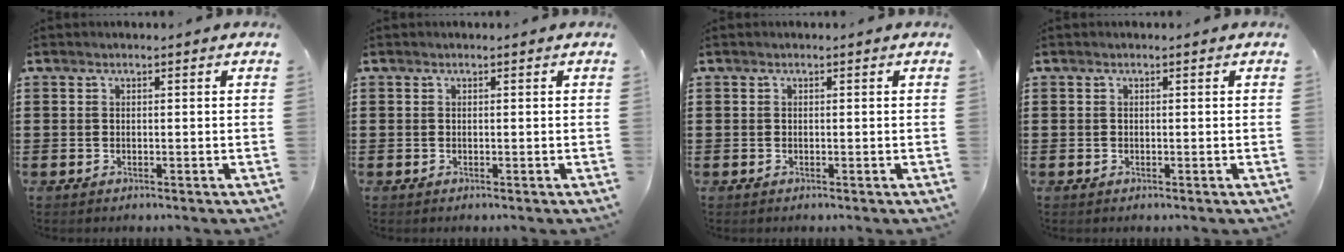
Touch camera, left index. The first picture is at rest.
{"total": 0.0}
{"total": 0.0}
{"total": 0.0}